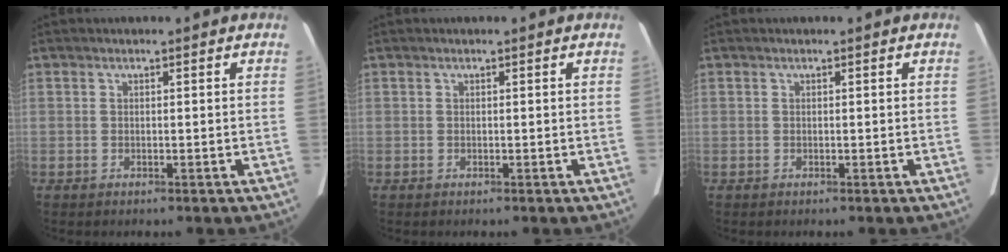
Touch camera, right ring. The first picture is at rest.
{"total": 0.0}
{"total": 0.0}